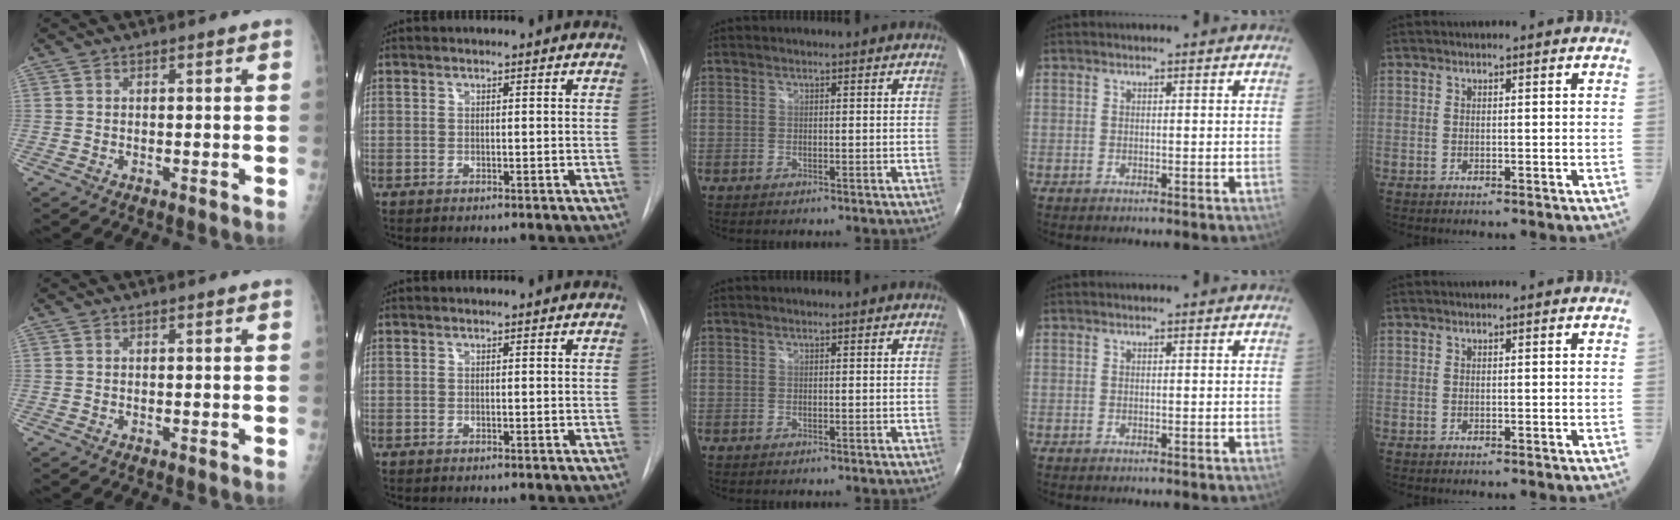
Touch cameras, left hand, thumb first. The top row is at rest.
{}